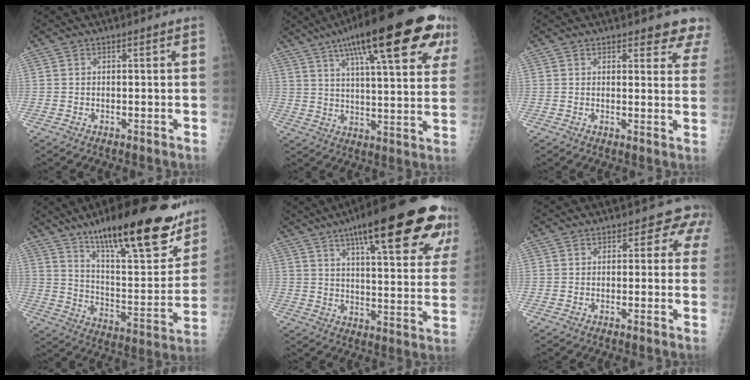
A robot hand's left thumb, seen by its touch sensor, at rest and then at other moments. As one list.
[{"total": 27.4, "force": [14.6, 6.9, 22.1], "torque": [-0.312, -0.009, 0.207]}, {"total": 6.6, "force": [5.8, 2.3, 2.3], "torque": [0.014, -0.028, 0.047]}, {"total": 27.0, "force": [18.3, 7.2, 18.5], "torque": [-0.240, -0.073, 0.286]}, {"total": 27.1, "force": [15.8, 5.9, 21.3], "torque": [-0.271, -0.029, 0.217]}, {"total": 3.8, "force": [1.6, 3.0, 1.8], "torque": [0.024, 0.002, 0.005]}]